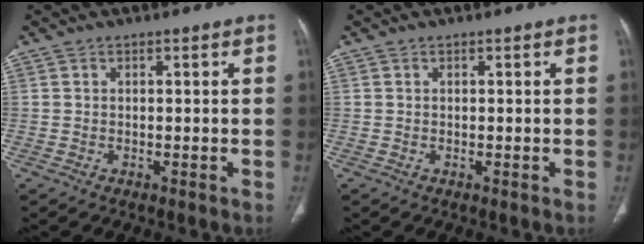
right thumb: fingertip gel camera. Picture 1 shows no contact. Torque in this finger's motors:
{"motor_torque": [-0.05, 0.05, -0.07, 0.07, 0.00]}